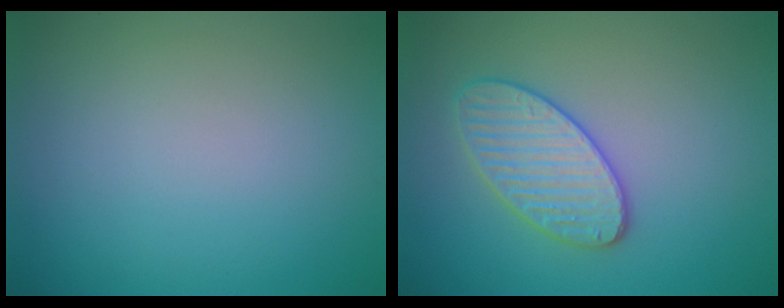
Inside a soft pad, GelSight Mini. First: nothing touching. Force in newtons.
{"total": 3.5, "press": 3.5, "slide": 0.3}